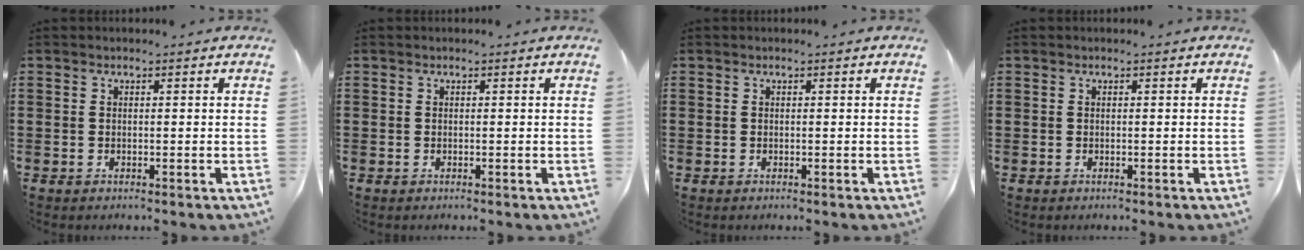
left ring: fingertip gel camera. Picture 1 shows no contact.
{"total": 0.0}
{"total": 0.0}
{"total": 0.0}